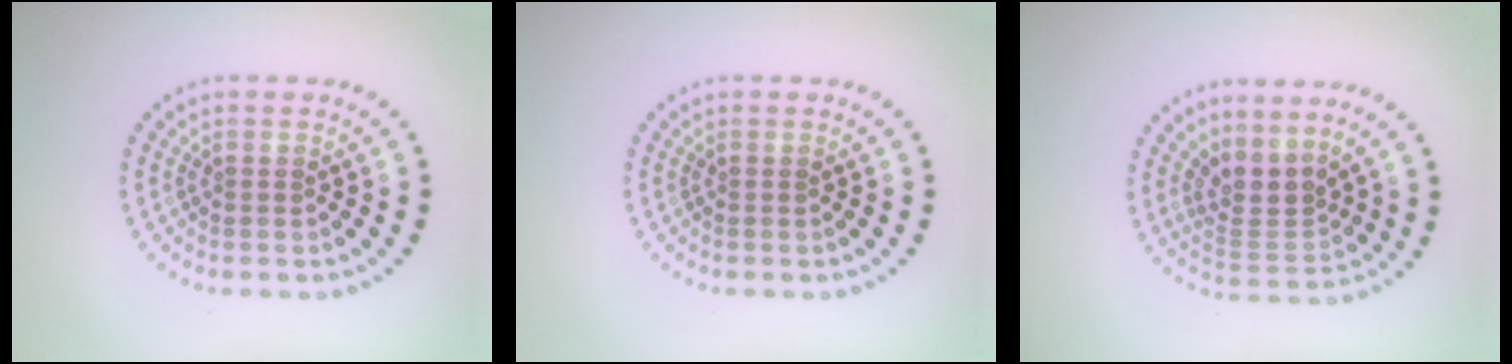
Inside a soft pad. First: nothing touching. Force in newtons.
{"total": 0.0}
{"total": 3.0, "press": 2.1, "slide": 2.1}